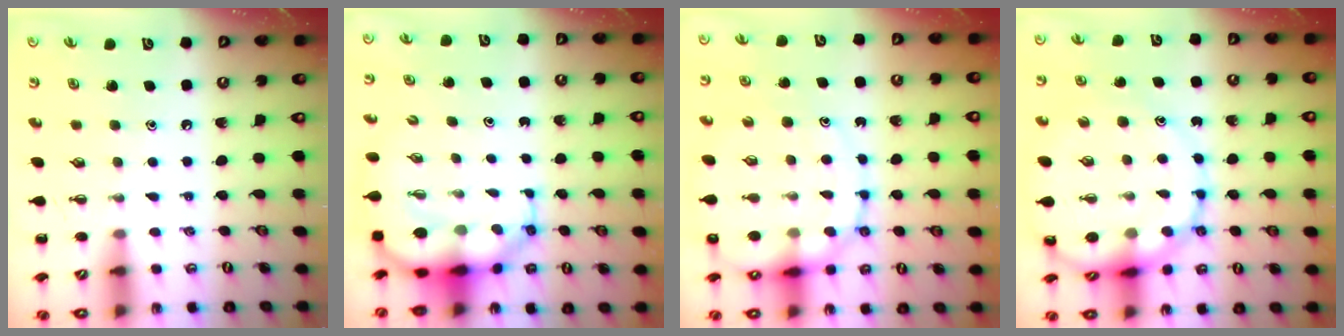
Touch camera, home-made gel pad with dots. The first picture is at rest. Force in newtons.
{"total": 8.0, "press": 7.7, "slide": 2.2}
{"total": 16.8, "press": 16.4, "slide": 3.7}
{"total": 15.7, "press": 15.5, "slide": 2.5}